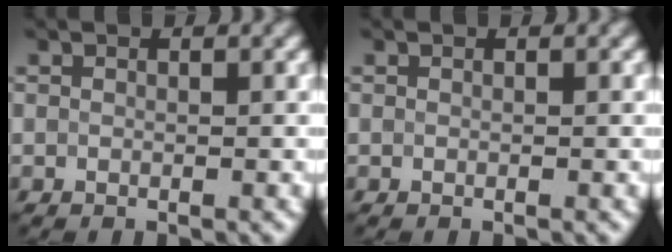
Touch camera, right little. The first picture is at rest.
{"total": 0.0}